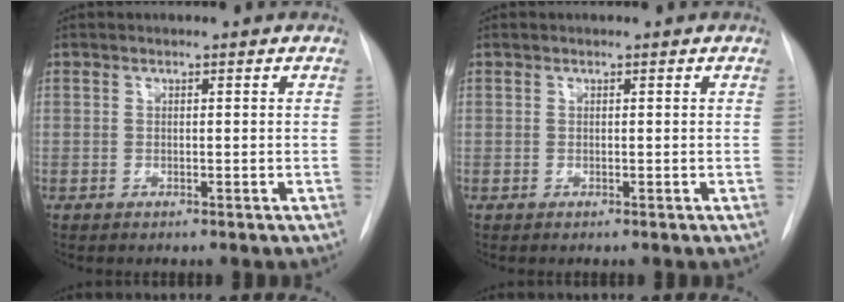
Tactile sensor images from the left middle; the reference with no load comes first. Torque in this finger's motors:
{"motor_torque": [0.20, -0.16, -0.06, 0.02]}